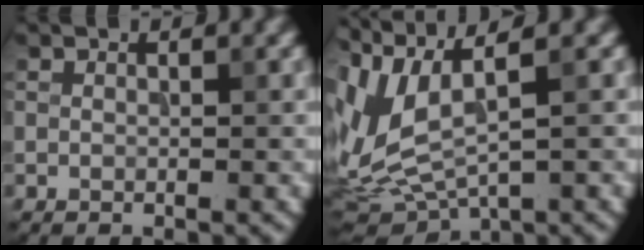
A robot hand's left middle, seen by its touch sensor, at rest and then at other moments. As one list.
[{"total": 8.5, "force": [2.5, 3.1, 7.4], "torque": [-0.178, -0.002, 0.059]}]